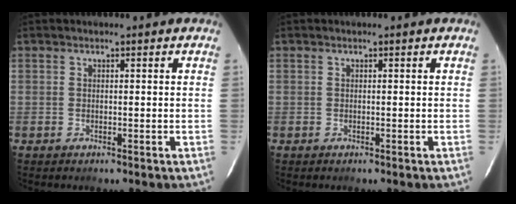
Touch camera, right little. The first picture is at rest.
{"total": 0.0}